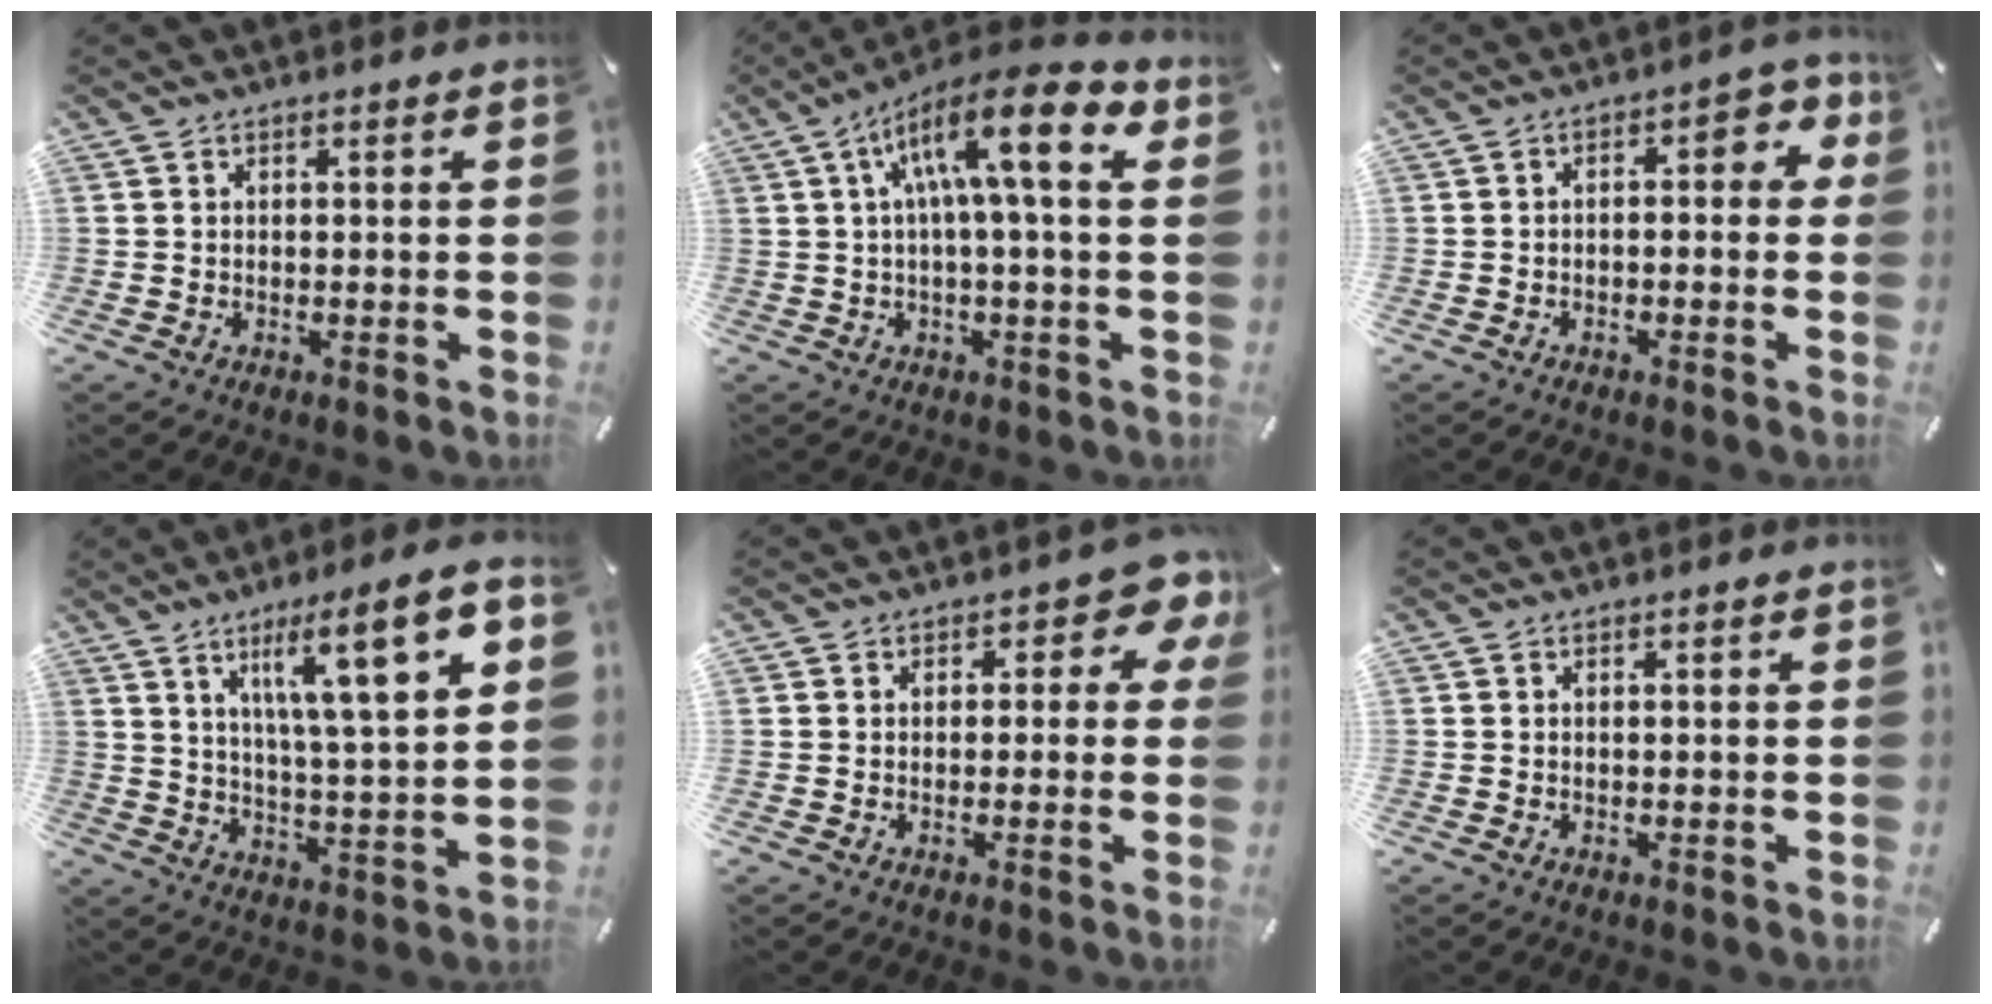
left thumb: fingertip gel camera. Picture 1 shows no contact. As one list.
[{"total": 15.7, "force": [5.4, 3.1, 14.4], "torque": [-0.247, -0.023, 0.077]}, {"total": 5.7, "force": [-0.1, 3.1, 4.8], "torque": [-0.068, 0.003, -0.009]}, {"total": 15.0, "force": [7.8, 2.7, 12.6], "torque": [-0.191, -0.035, 0.115]}, {"total": 6.6, "force": [2.4, 4.1, 4.5], "torque": [-0.042, -0.016, 0.037]}, {"total": 0.0}]